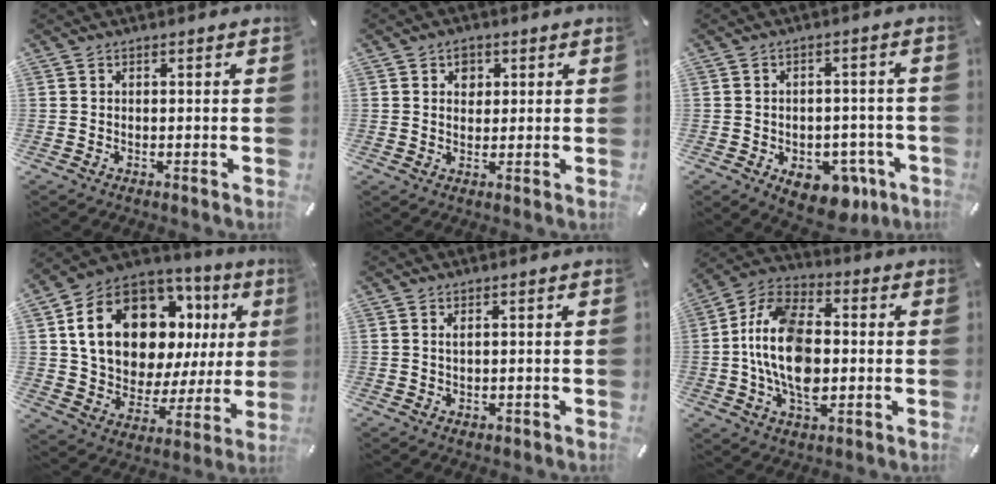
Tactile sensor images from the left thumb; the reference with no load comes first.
{"total": 3.4, "force": [1.3, 2.9, 1.3], "torque": [-0.006, -0.002, 0.016]}
{"total": 9.6, "force": [-4.1, 6.2, 6.1], "torque": [-0.073, 0.015, -0.061]}
{"total": 20.8, "force": [9.0, 13.0, 13.4], "torque": [-0.238, -0.051, 0.159]}
{"total": 1.2, "force": [0.5, 0.6, 1.0], "torque": [-0.021, 0.001, 0.008]}
{"total": 16.7, "force": [-1.2, 10.7, 12.8], "torque": [-0.285, 0.001, -0.028]}